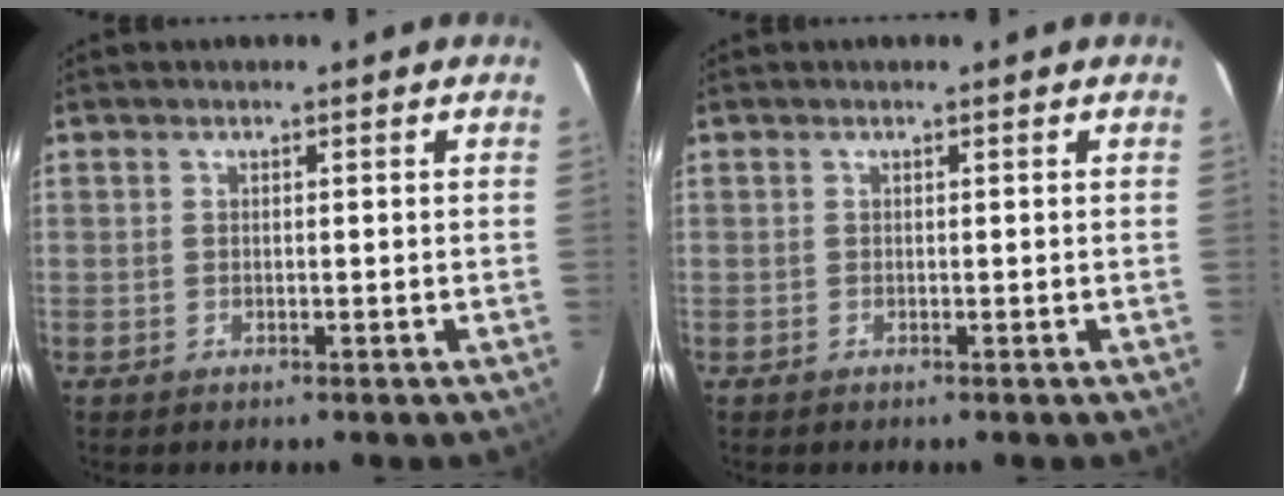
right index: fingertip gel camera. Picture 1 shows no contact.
{"total": 0.0}